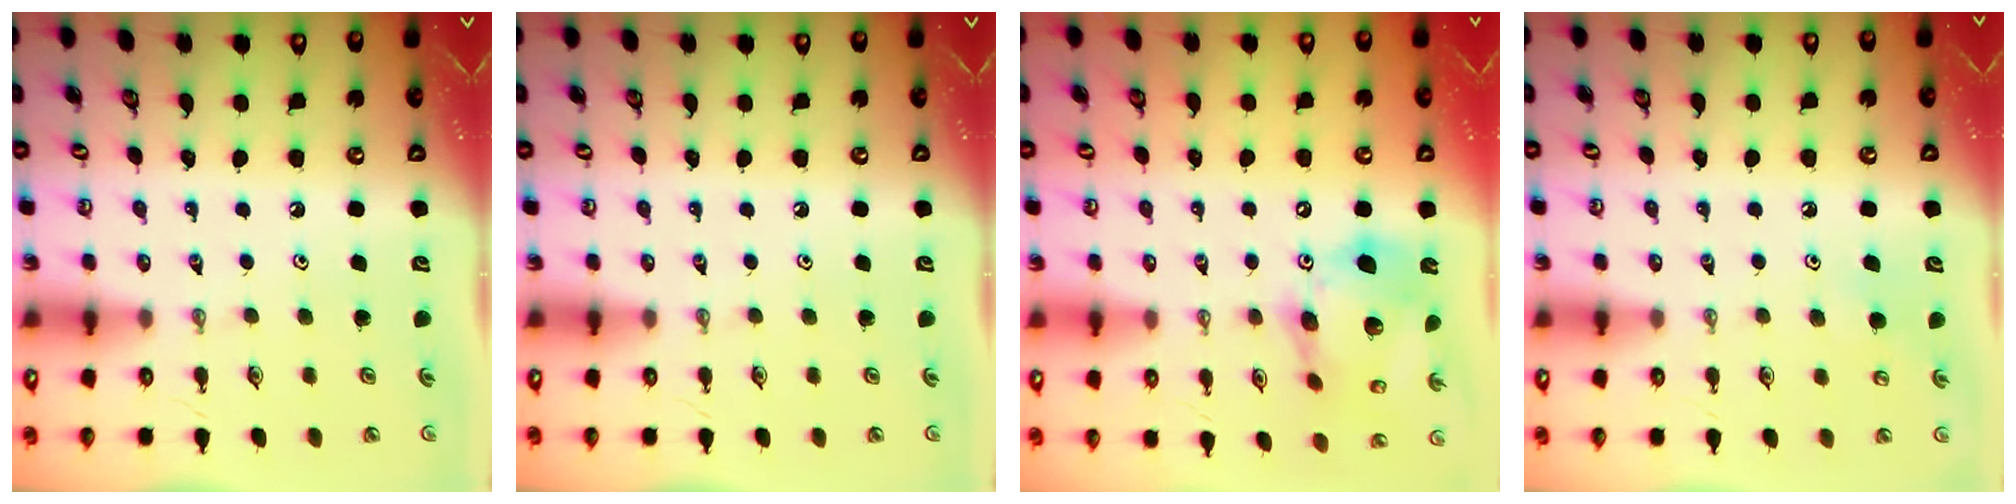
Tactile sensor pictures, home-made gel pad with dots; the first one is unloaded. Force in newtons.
{"total": 0.0}
{"total": 17.9, "press": 17.6, "slide": 3.2}
{"total": 5.3, "press": 5.3, "slide": 0.4}